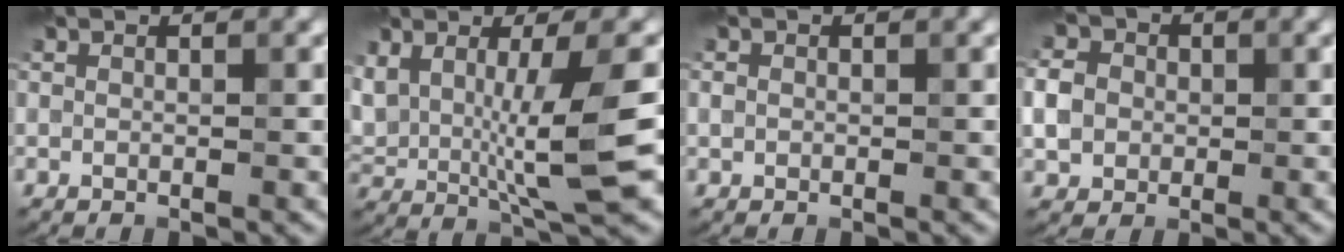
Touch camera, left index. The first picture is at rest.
{"total": 7.9, "force": [0.3, 1.9, 7.6], "torque": [-0.140, -0.008, 0.014]}
{"total": 0.6, "force": [0.0, 0.6, 0.2], "torque": [-0.001, -0.002, -0.002]}
{"total": 3.8, "force": [0.1, 3.4, 1.8], "torque": [-0.037, 0.004, -0.001]}